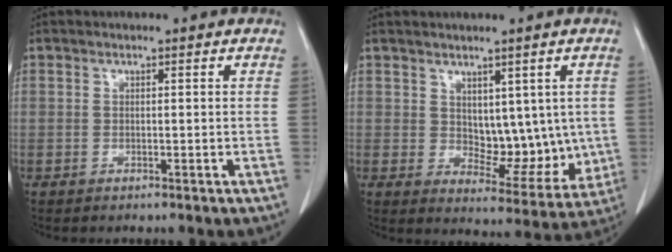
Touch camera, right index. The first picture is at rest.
{"total": 10.8, "force": [1.9, 6.4, 8.6], "torque": [-0.095, -0.002, 0.047]}